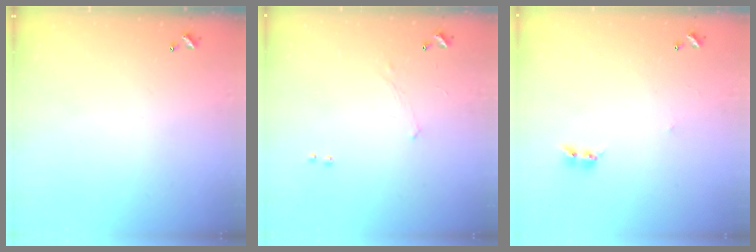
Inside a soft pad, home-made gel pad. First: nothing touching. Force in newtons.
{"total": 1.2, "press": 1.1, "slide": 0.5}
{"total": 2.7, "press": 2.7, "slide": 0.3}